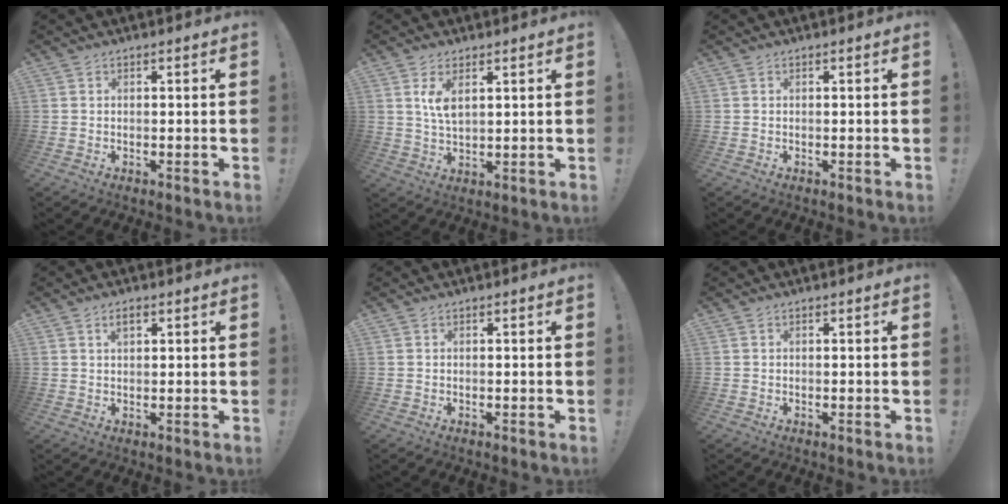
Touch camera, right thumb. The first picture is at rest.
{"total": 5.2, "force": [2.4, 2.0, 4.1], "torque": [-0.071, -0.014, 0.039]}
{"total": 0.0}
{"total": 2.5, "force": [1.2, 1.1, 1.8], "torque": [-0.029, 0.000, 0.019]}
{"total": 0.0}
{"total": 0.0}